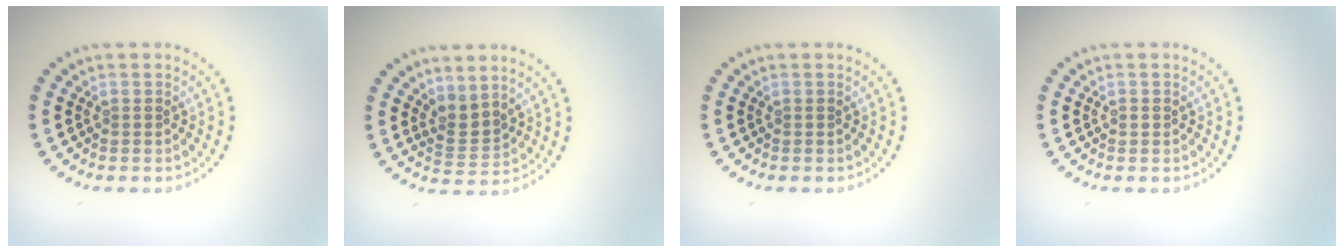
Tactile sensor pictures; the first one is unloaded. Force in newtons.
{"total": 2.3, "press": 1.5, "slide": 1.7}
{"total": 0.0}
{"total": 0.6, "press": 0.6, "slide": 0.1}